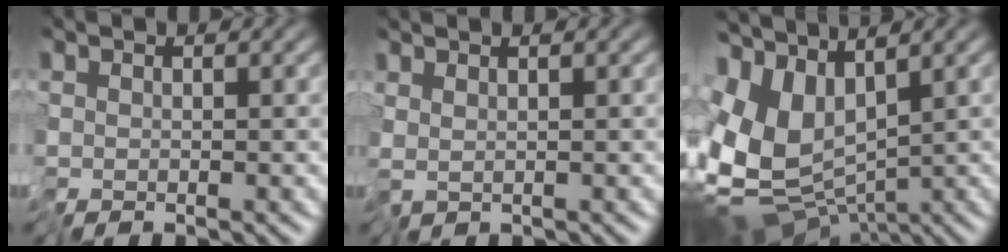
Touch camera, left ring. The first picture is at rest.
{"total": 1.1, "force": [0.8, -0.5, 0.5], "torque": [-0.009, -0.002, 0.022]}
{"total": 9.0, "force": [0.3, 5.3, 7.3], "torque": [-0.167, -0.008, 0.010]}